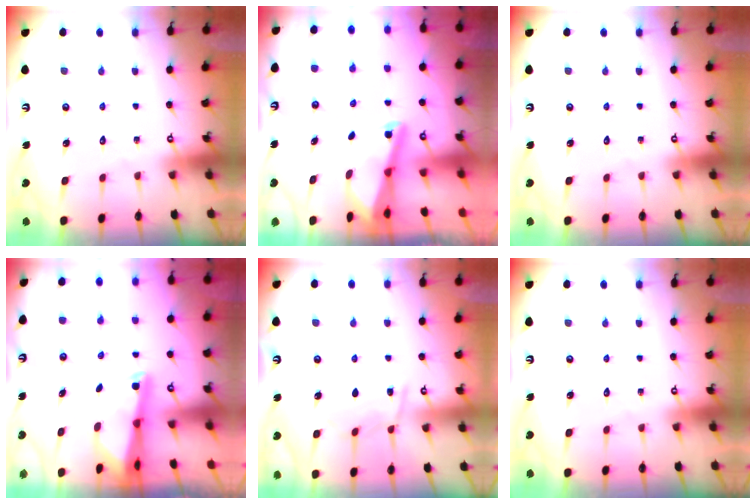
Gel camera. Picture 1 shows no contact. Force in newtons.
{"total": 2.5, "press": 2.5, "slide": 0.6}
{"total": 0.0}
{"total": 2.5, "press": 2.4, "slide": 0.5}
{"total": 7.2, "press": 7.1, "slide": 0.8}
{"total": 0.0}